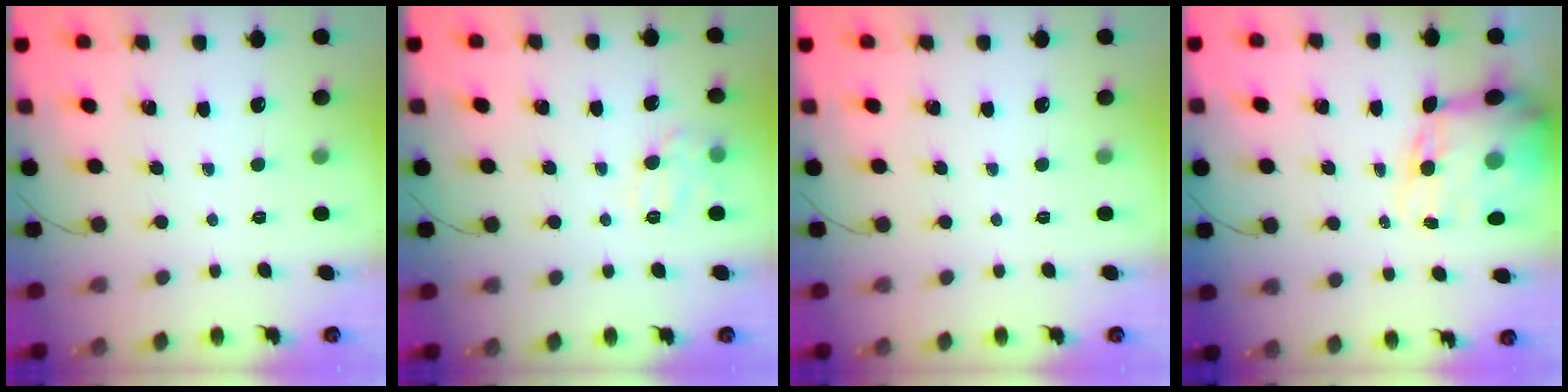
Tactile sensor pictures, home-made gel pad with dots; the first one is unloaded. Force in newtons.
{"total": 8.3, "press": 8.2, "slide": 0.6}
{"total": 0.0}
{"total": 14.7, "press": 14.3, "slide": 3.6}